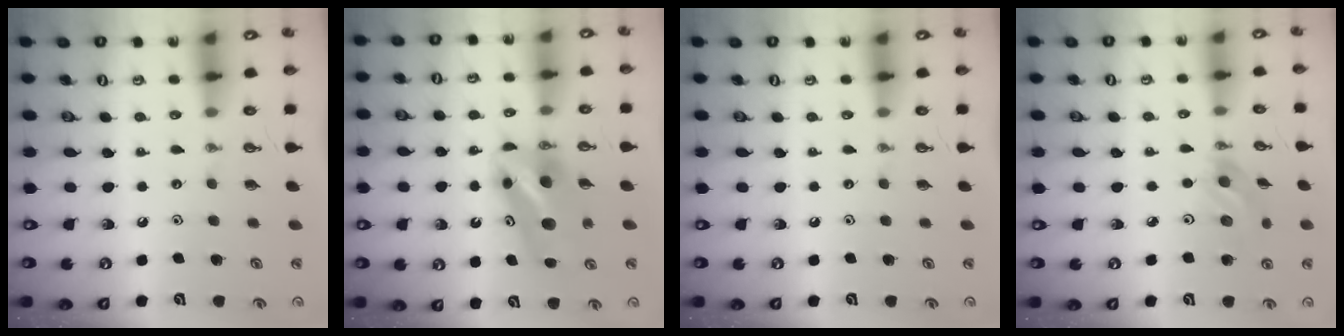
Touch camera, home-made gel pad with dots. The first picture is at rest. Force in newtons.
{"total": 7.8, "press": 7.7, "slide": 0.6}
{"total": 0.0}
{"total": 8.5, "press": 8.2, "slide": 2.2}